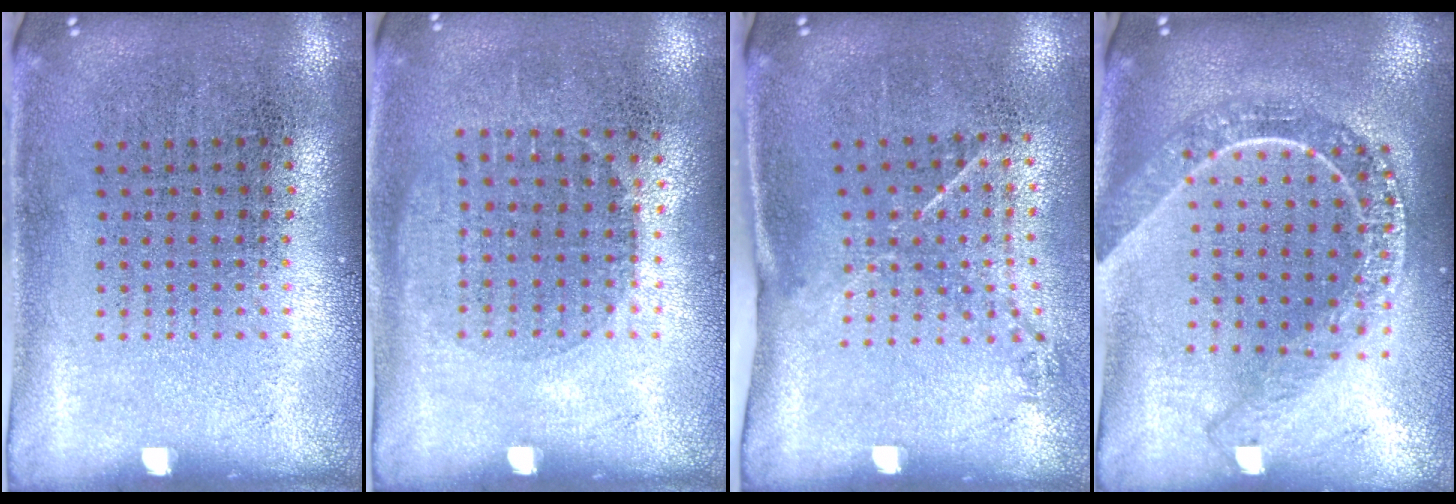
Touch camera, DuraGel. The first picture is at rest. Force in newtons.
{"total": 0.9, "press": 0.8, "slide": 0.4}
{"total": 1.5, "press": 1.0, "slide": 1.1}
{"total": 2.3, "press": 1.9, "slide": 1.2}